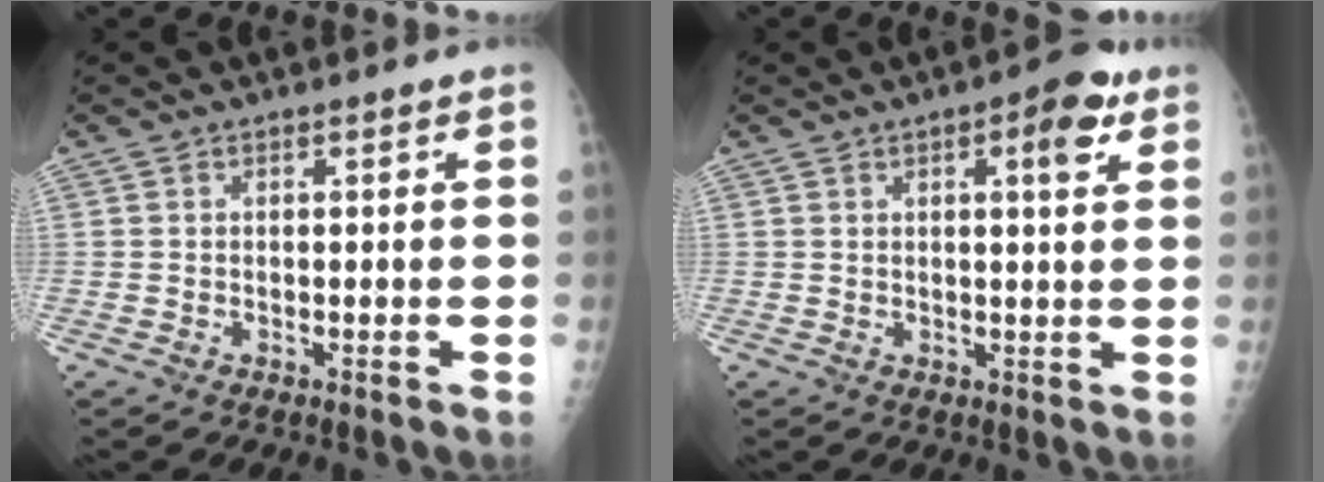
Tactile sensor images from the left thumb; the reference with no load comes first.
{"total": 6.7, "force": [3.2, 2.1, 5.5], "torque": [-0.062, -0.006, 0.036]}